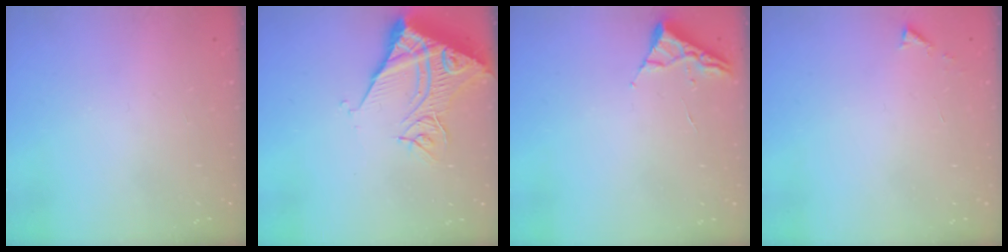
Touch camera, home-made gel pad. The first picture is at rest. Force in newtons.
{"total": 13.1, "press": 13.0, "slide": 1.7}
{"total": 2.6, "press": 2.6, "slide": 0.3}
{"total": 2.9, "press": 2.9, "slide": 0.4}